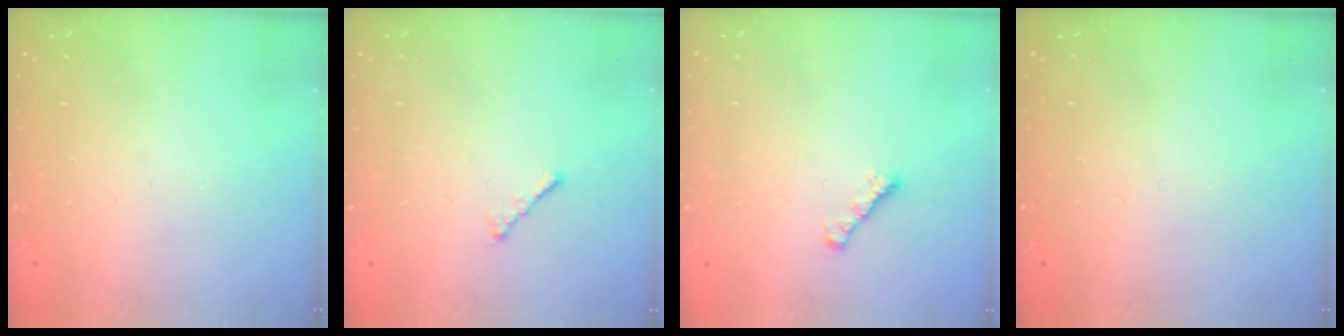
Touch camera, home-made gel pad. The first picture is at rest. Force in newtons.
{"total": 1.7, "press": 1.6, "slide": 0.5}
{"total": 1.8, "press": 1.7, "slide": 0.6}
{"total": 0.0}